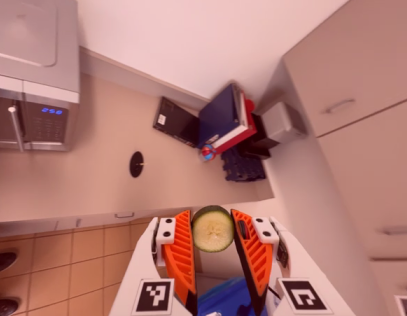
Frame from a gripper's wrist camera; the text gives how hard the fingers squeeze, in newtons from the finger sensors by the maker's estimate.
{"total": 8.0, "left": 7.7, "right": 8.3}